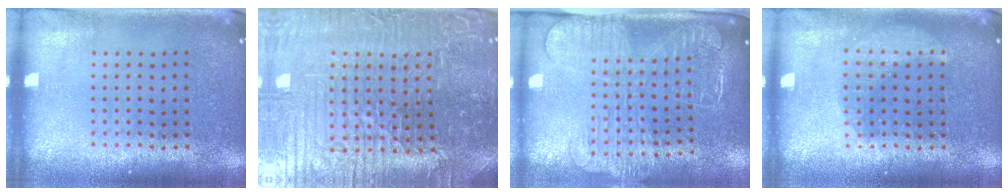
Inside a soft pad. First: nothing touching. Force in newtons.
{"total": 5.5, "press": 5.2, "slide": 1.5}
{"total": 2.5, "press": 1.9, "slide": 1.5}
{"total": 2.2, "press": 2.2, "slide": 0.3}